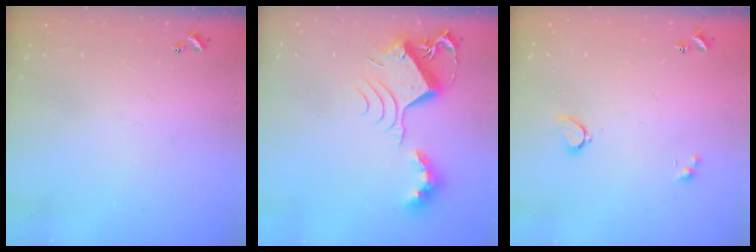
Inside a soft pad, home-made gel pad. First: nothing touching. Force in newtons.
{"total": 12.0, "press": 12.0, "slide": 0.4}
{"total": 2.0, "press": 2.0, "slide": 0.5}